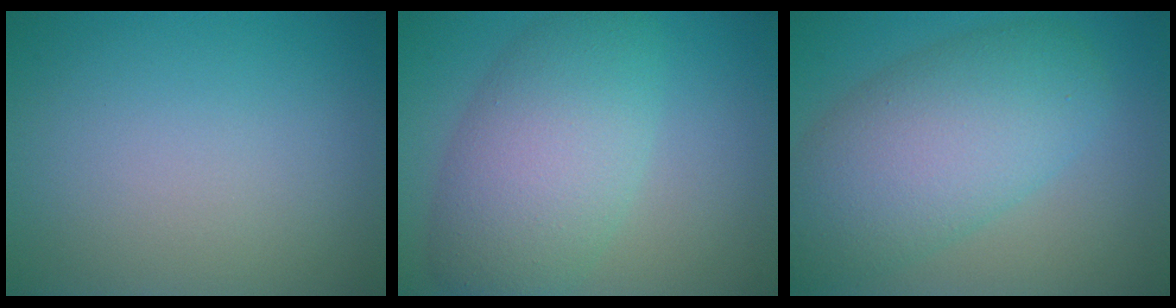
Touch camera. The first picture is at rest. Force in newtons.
{"total": 7.7, "press": 7.7, "slide": 0.3}
{"total": 8.8, "press": 8.8, "slide": 0.3}